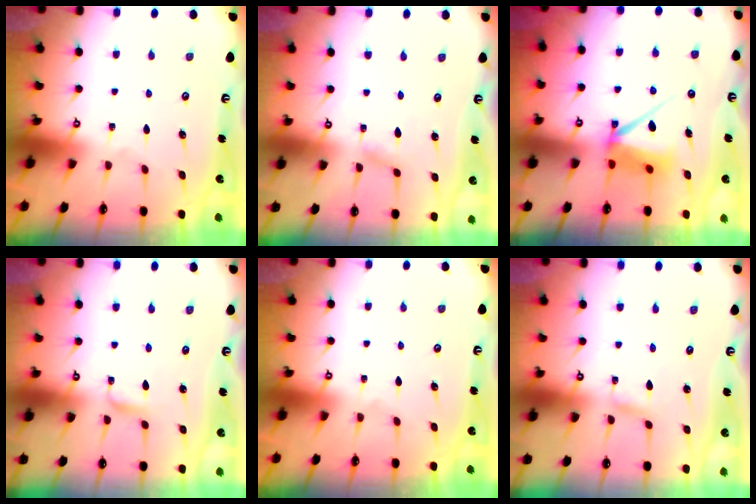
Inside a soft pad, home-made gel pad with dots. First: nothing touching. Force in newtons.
{"total": 4.1, "press": 4.1, "slide": 0.4}
{"total": 8.5, "press": 8.5, "slide": 1.0}
{"total": 1.9, "press": 1.9, "slide": 0.2}
{"total": 0.0}
{"total": 2.5, "press": 2.5, "slide": 0.2}